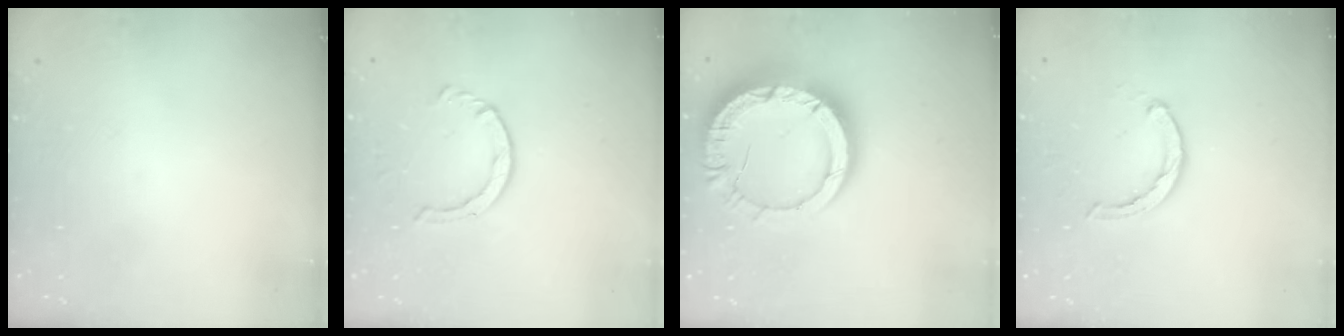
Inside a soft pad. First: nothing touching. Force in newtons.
{"total": 2.9, "press": 2.9, "slide": 0.4}
{"total": 17.7, "press": 17.7, "slide": 1.5}
{"total": 2.3, "press": 2.3, "slide": 0.3}